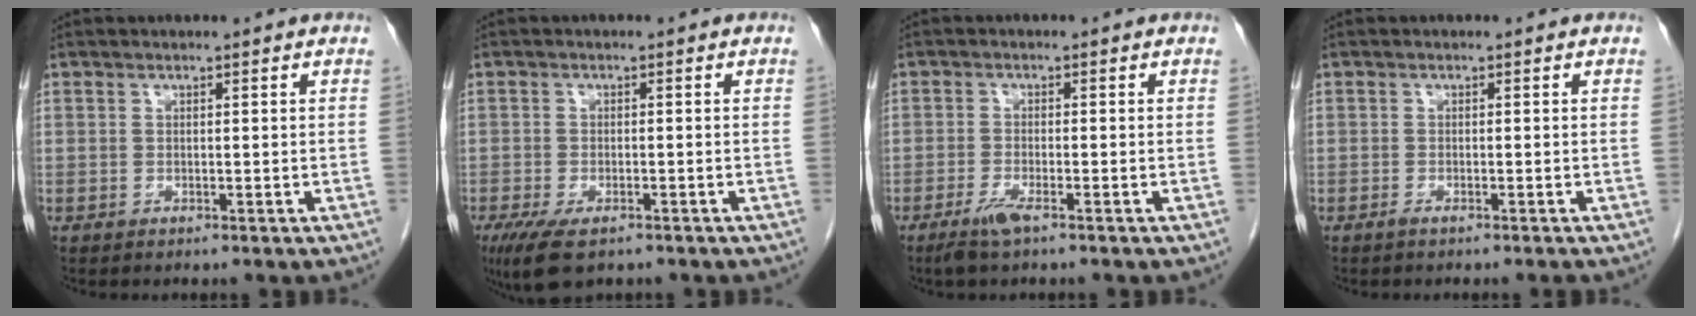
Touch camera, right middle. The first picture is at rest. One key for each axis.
{"total": 6.8, "fx": -4.5, "fy": 2.6, "fz": 4.4, "tx": -0.076, "ty": -0.013, "tz": -0.072}
{"total": 2.9, "fx": -2.0, "fy": 0.2, "fz": 2.1, "tx": -0.051, "ty": -0.006, "tz": -0.041}
{"total": 1.1, "fx": -0.9, "fy": -0.2, "fz": 0.6, "tx": -0.010, "ty": -0.001, "tz": -0.017}